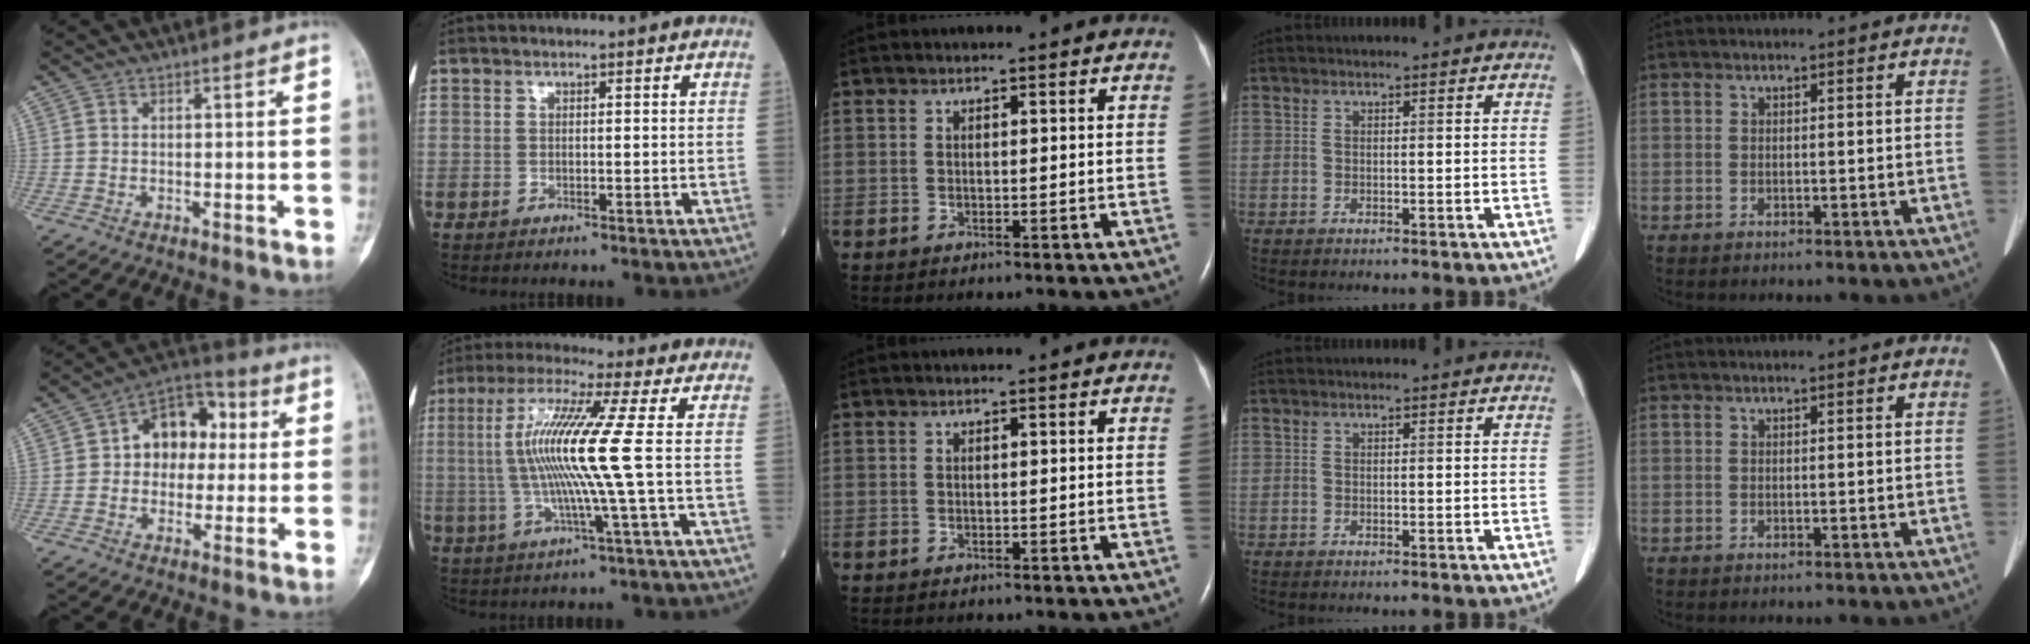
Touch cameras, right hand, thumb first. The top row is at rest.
{"thumb": {"total": 12.5, "force": [1.5, 9.2, 8.3], "torque": [-0.073, 0.030, 0.011]}, "index": {"total": 12.3, "force": [0.4, -1.7, 12.1], "torque": [-0.252, 0.002, 0.005]}}